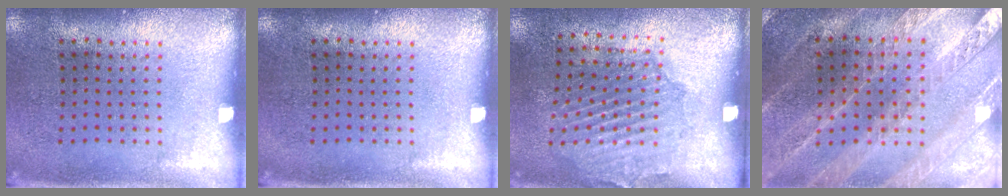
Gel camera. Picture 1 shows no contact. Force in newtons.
{"total": 0.0}
{"total": 1.8, "press": 1.5, "slide": 0.9}
{"total": 2.3, "press": 2.3, "slide": 0.3}